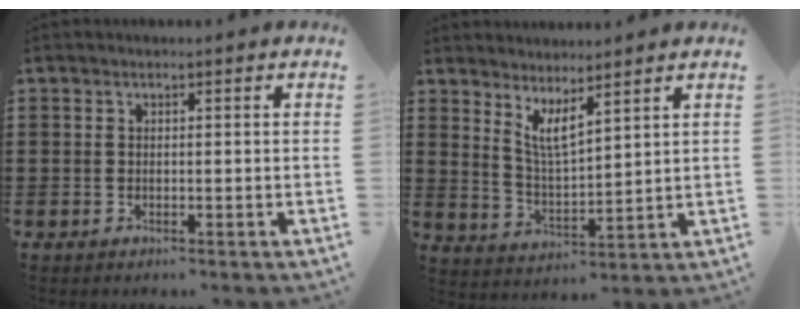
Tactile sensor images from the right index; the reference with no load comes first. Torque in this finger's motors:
{"motor_torque": [0.03, 0.29, 0.13, 0.03]}